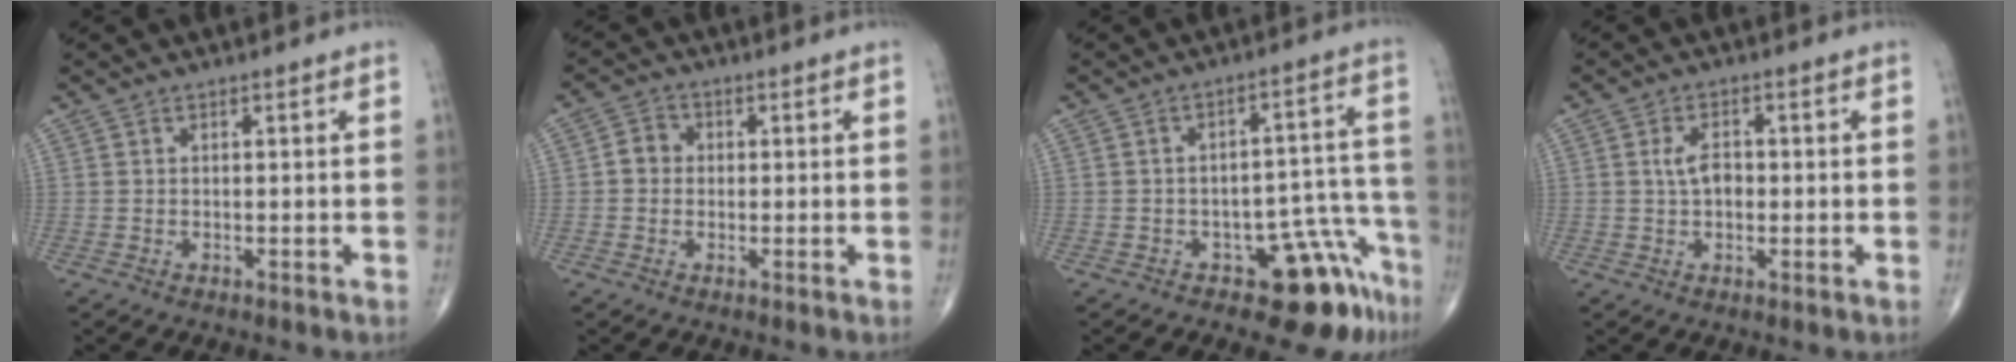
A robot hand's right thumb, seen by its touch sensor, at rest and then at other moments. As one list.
[{"total": 3.4, "force": [-0.1, 3.0, 1.5], "torque": [-0.010, 0.009, -0.010]}, {"total": 10.7, "force": [-7.1, 4.9, 6.3], "torque": [-0.024, 0.082, -0.092]}, {"total": 4.1, "force": [0.2, 2.5, 3.2], "torque": [-0.055, 0.006, -0.001]}]